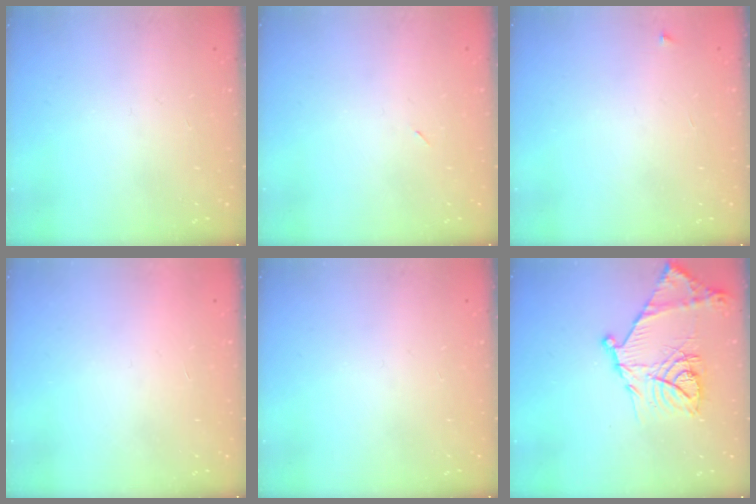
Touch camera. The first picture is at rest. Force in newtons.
{"total": 2.3, "press": 1.9, "slide": 1.2}
{"total": 2.5, "press": 2.4, "slide": 0.4}
{"total": 1.5, "press": 1.5, "slide": 0.1}
{"total": 0.0}
{"total": 18.7, "press": 18.6, "slide": 1.4}